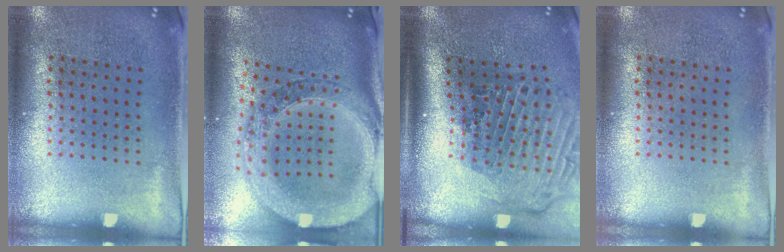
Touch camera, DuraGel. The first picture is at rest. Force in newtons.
{"total": 3.8, "press": 2.9, "slide": 2.4}
{"total": 3.0, "press": 2.1, "slide": 2.2}
{"total": 0.0}